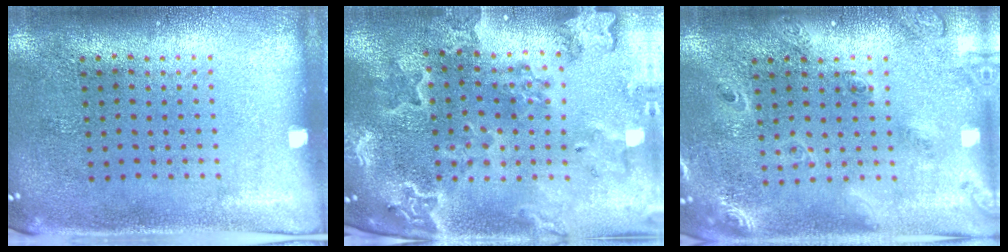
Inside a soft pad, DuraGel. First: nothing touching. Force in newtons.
{"total": 2.7, "press": 2.5, "slide": 0.9}
{"total": 1.7, "press": 1.6, "slide": 0.8}